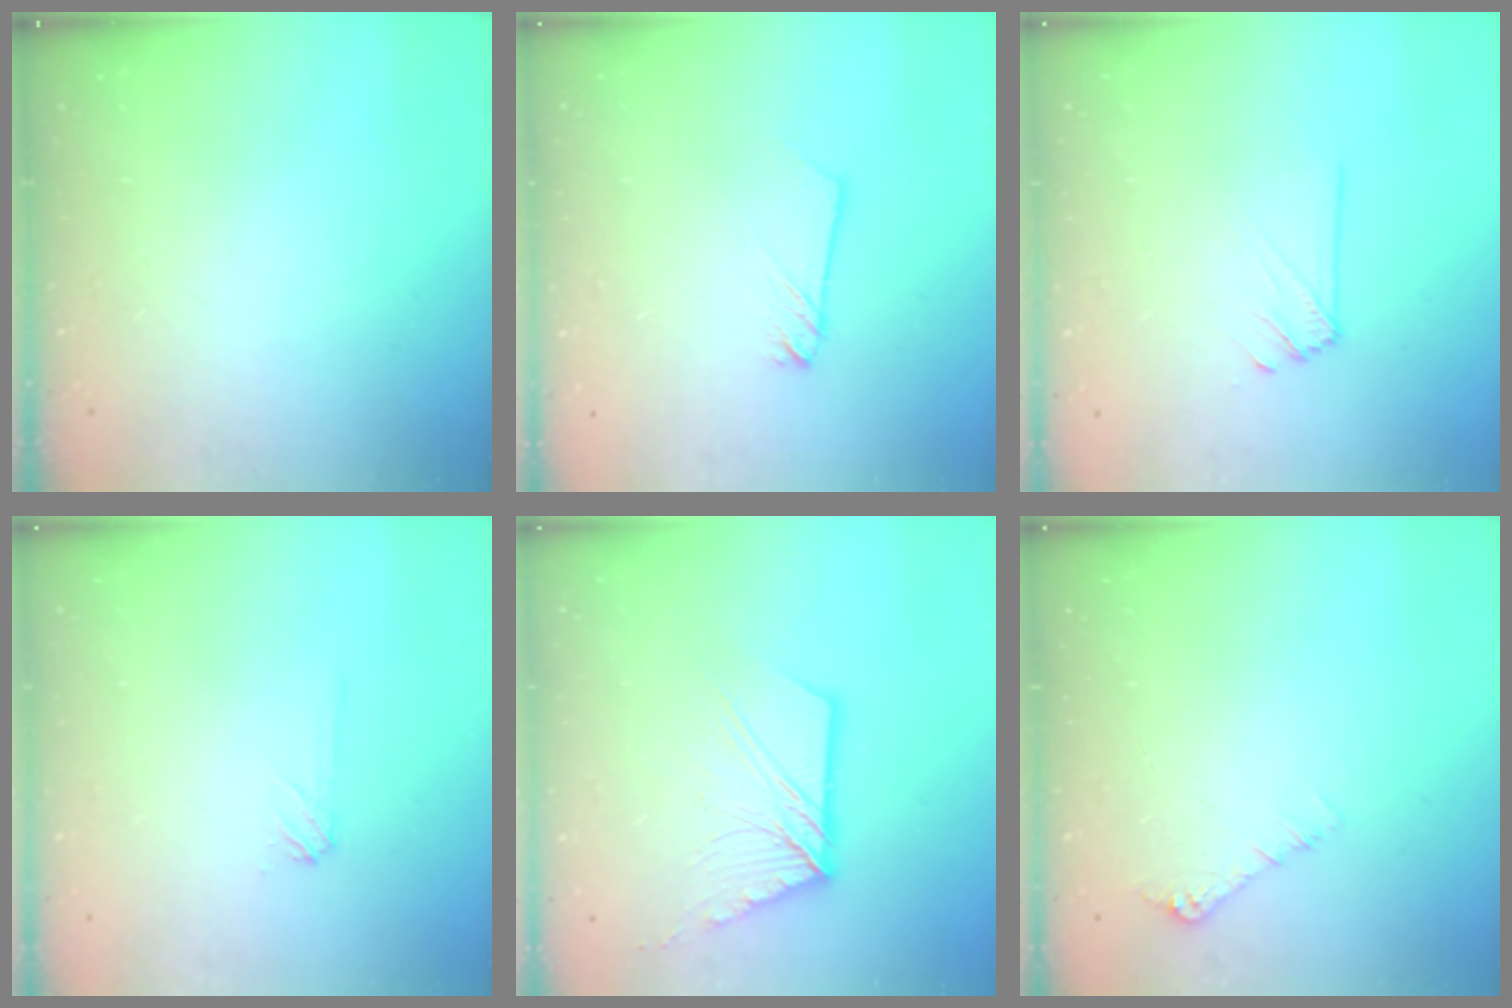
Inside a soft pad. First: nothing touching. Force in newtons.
{"total": 2.2, "press": 2.2, "slide": 0.1}
{"total": 5.9, "press": 5.8, "slide": 0.9}
{"total": 4.3, "press": 4.2, "slide": 0.8}
{"total": 12.9, "press": 12.8, "slide": 1.4}
{"total": 4.3, "press": 4.3, "slide": 0.5}